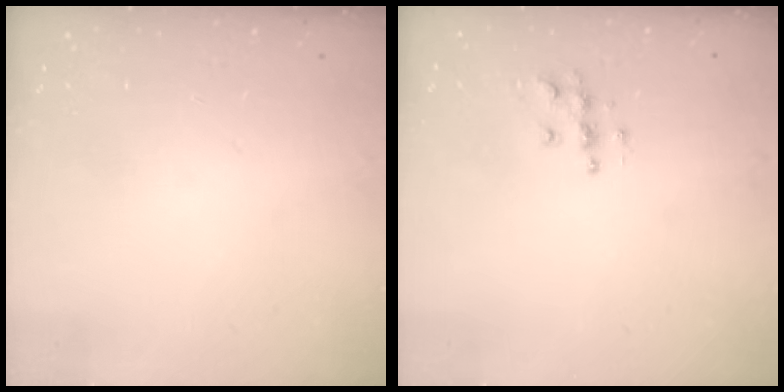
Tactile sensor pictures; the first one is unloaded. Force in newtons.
{"total": 5.7, "press": 5.7, "slide": 0.4}